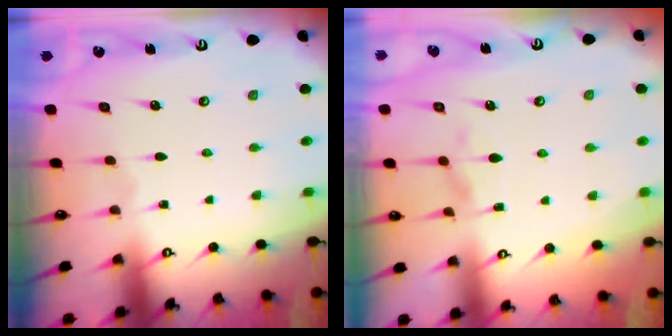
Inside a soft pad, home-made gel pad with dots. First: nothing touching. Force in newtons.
{"total": 2.0, "press": 1.4, "slide": 1.4}